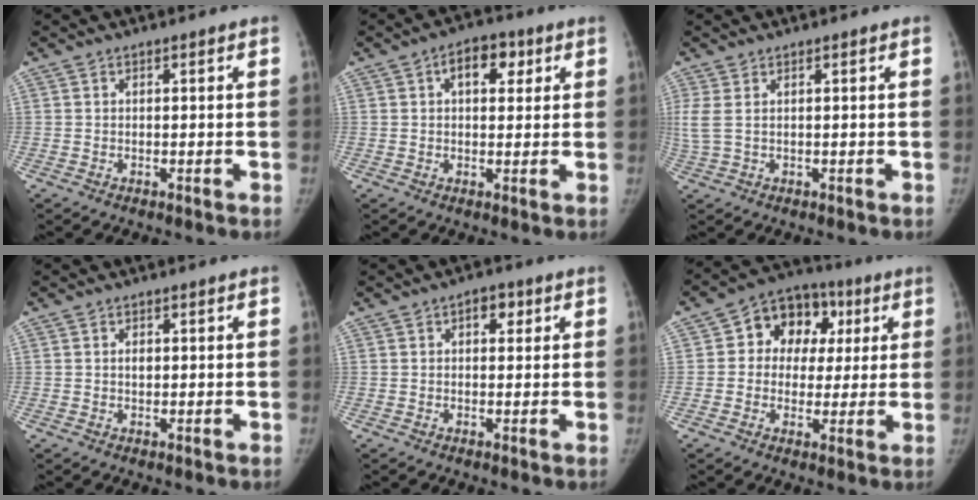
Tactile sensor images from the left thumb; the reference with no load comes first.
{"total": 6.6, "force": [2.3, 4.1, 4.7], "torque": [-0.040, 0.004, 0.027]}
{"total": 3.7, "force": [0.8, 1.9, 3.0], "torque": [-0.102, 0.010, 0.024]}
{"total": 1.2, "force": [0.2, 0.9, 0.8], "torque": [-0.006, 0.002, 0.002]}
{"total": 3.2, "force": [1.2, 2.1, 2.2], "torque": [-0.011, 0.001, 0.011]}
{"total": 12.5, "force": [2.8, 10.0, 7.0], "torque": [-0.056, 0.015, 0.031]}